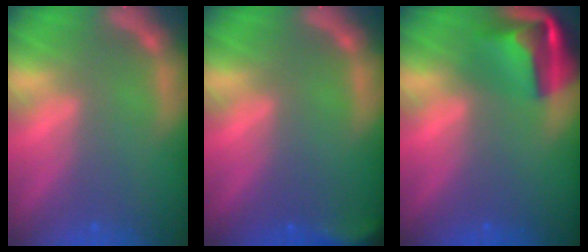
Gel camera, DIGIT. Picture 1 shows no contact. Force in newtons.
{"total": 4.0}
{"total": 7.4}